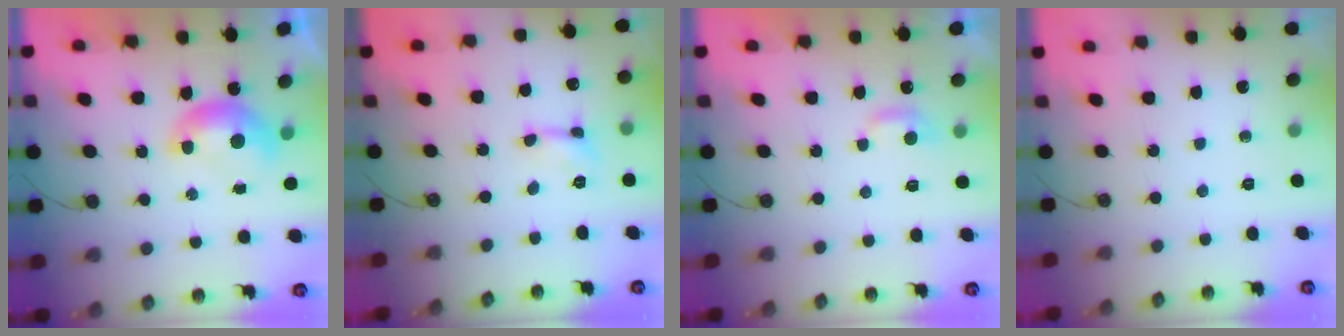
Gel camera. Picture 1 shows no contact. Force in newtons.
{"total": 1.0, "press": 0.9, "slide": 0.4}
{"total": 1.6, "press": 1.5, "slide": 0.6}
{"total": 0.0}